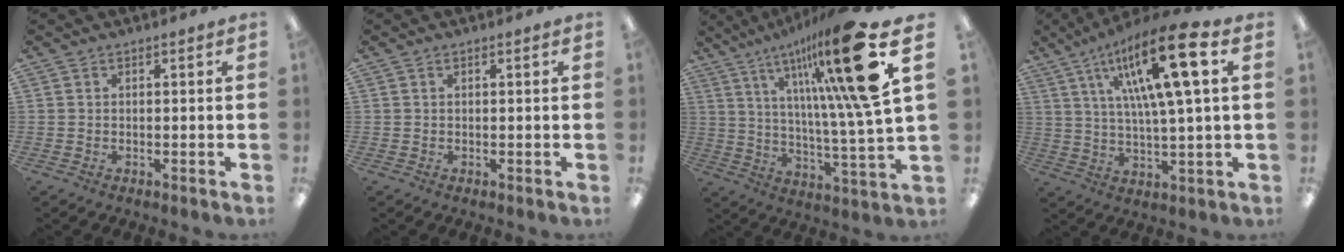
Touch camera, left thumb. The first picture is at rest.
{"total": 0.0}
{"total": 25.4, "force": [12.5, 4.7, 21.6], "torque": [-0.333, -0.073, 0.188]}
{"total": 18.6, "force": [8.0, 4.4, 16.2], "torque": [-0.279, -0.023, 0.118]}